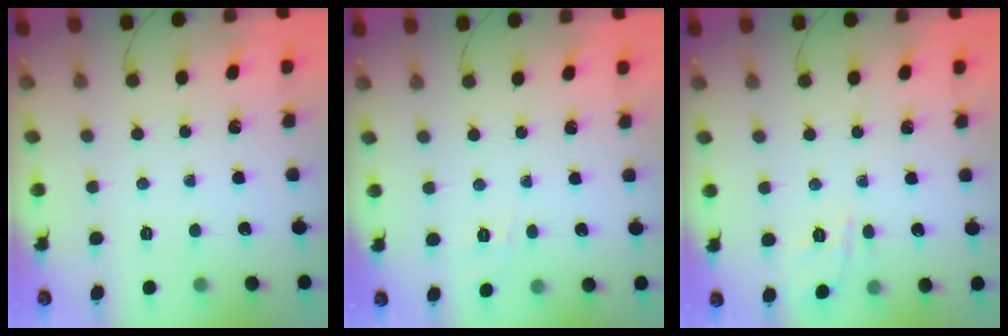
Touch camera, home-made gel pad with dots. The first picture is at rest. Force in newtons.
{"total": 1.8, "press": 1.2, "slide": 1.4}
{"total": 1.9, "press": 0.9, "slide": 1.6}